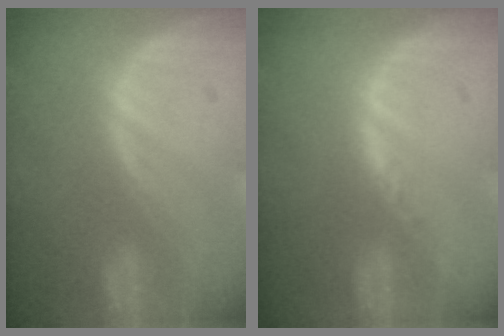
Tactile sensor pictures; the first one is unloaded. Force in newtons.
{"total": 0.8, "press": 0.6, "slide": 0.4}